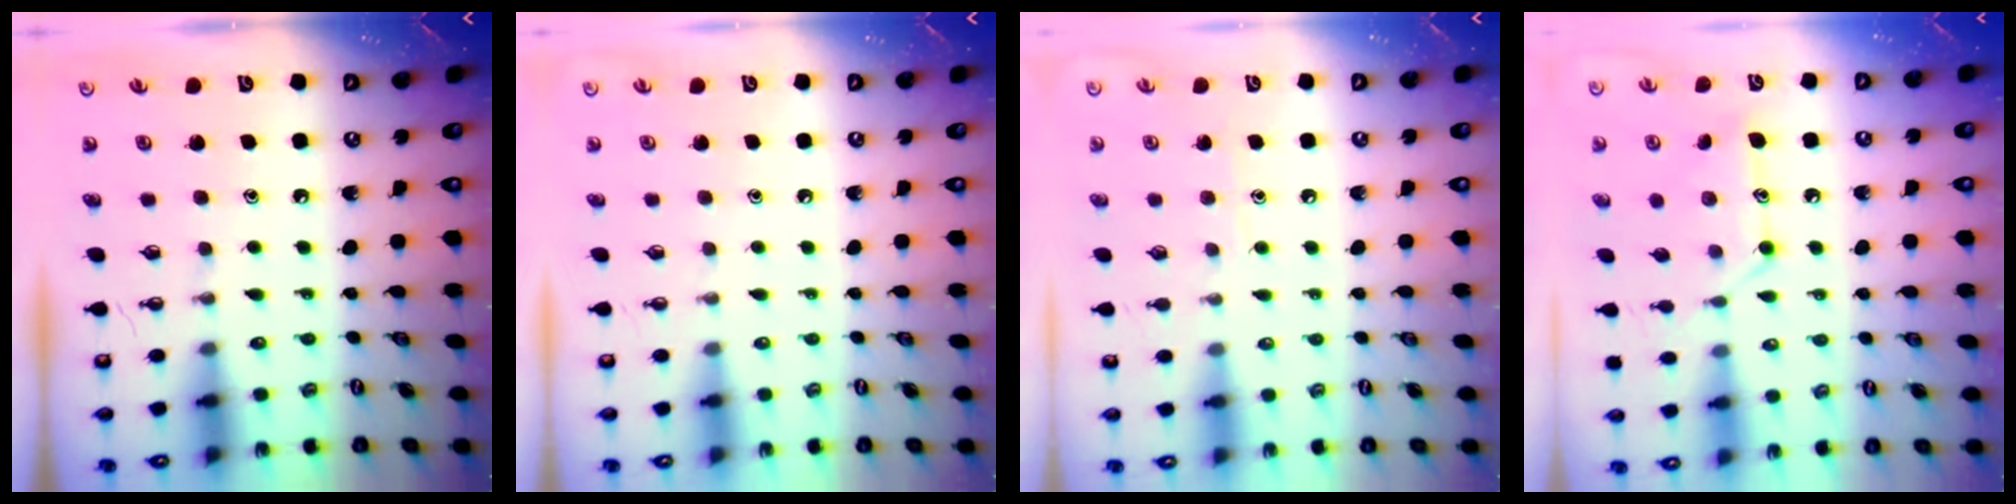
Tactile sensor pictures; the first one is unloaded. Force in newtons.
{"total": 0.0}
{"total": 5.1, "press": 5.0, "slide": 0.6}
{"total": 12.2, "press": 12.2, "slide": 0.3}